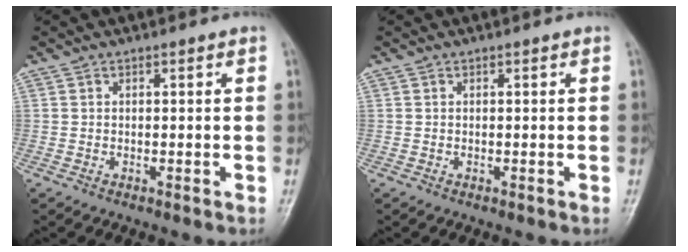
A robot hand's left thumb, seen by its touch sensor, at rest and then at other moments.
{"total": 0.0}